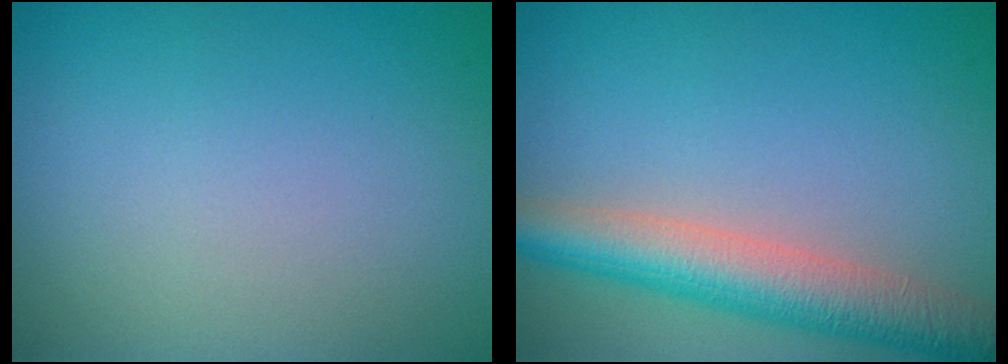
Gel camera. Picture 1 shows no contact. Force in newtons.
{"total": 6.1, "press": 6.1, "slide": 0.4}